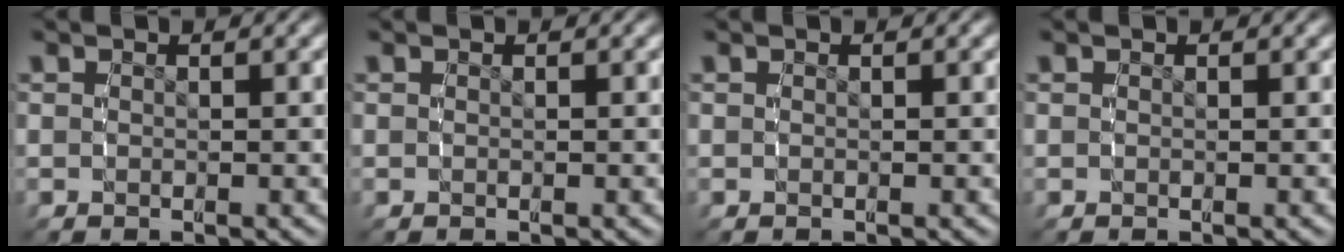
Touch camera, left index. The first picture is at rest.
{"total": 0.0}
{"total": 0.0}
{"total": 0.0}